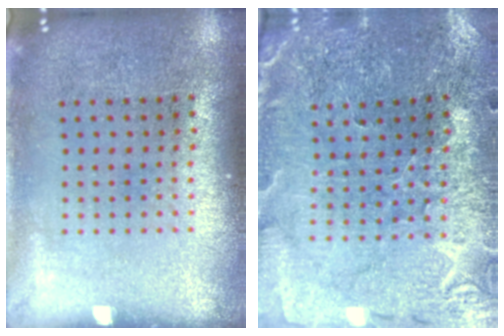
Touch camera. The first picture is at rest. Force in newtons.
{"total": 1.3, "press": 1.2, "slide": 0.2}